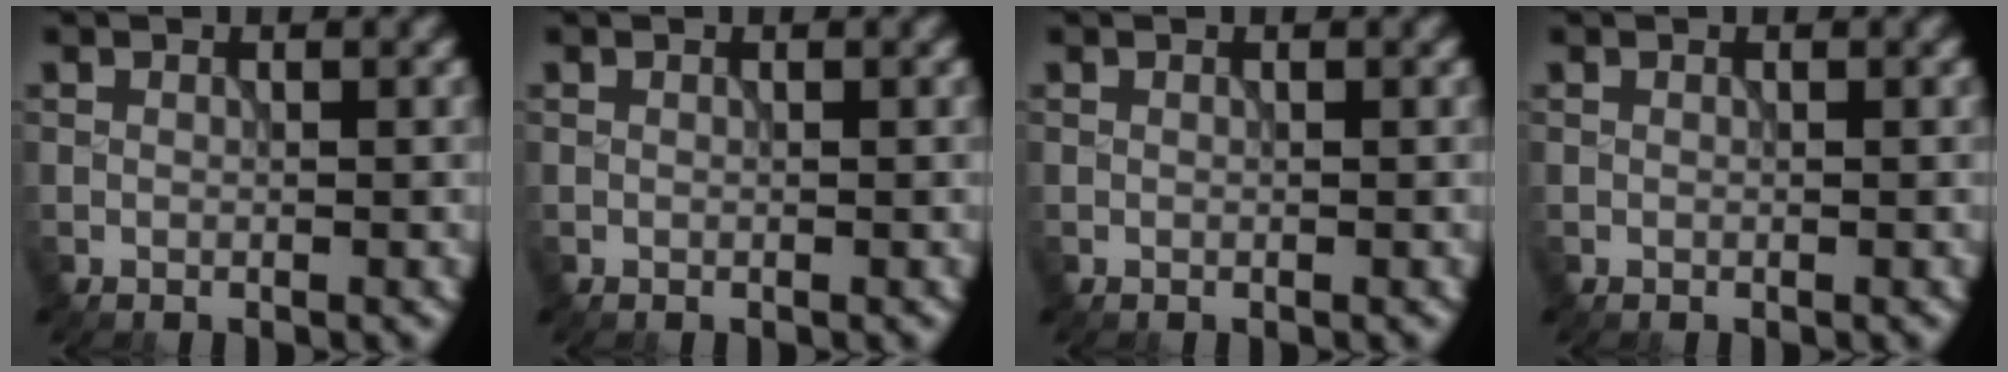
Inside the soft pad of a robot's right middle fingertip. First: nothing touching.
{"total": 0.0}
{"total": 0.0}
{"total": 0.0}